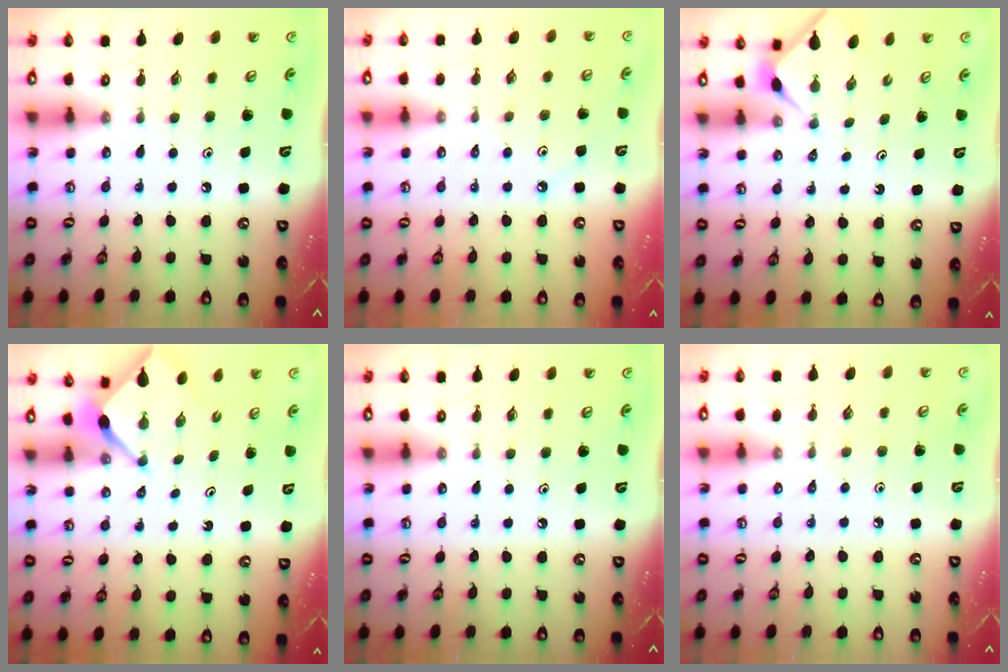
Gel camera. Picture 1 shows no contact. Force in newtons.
{"total": 2.1, "press": 2.1, "slide": 0.4}
{"total": 3.8, "press": 3.8, "slide": 0.7}
{"total": 2.6, "press": 2.6, "slide": 0.1}
{"total": 0.0}
{"total": 2.5, "press": 2.5, "slide": 0.4}